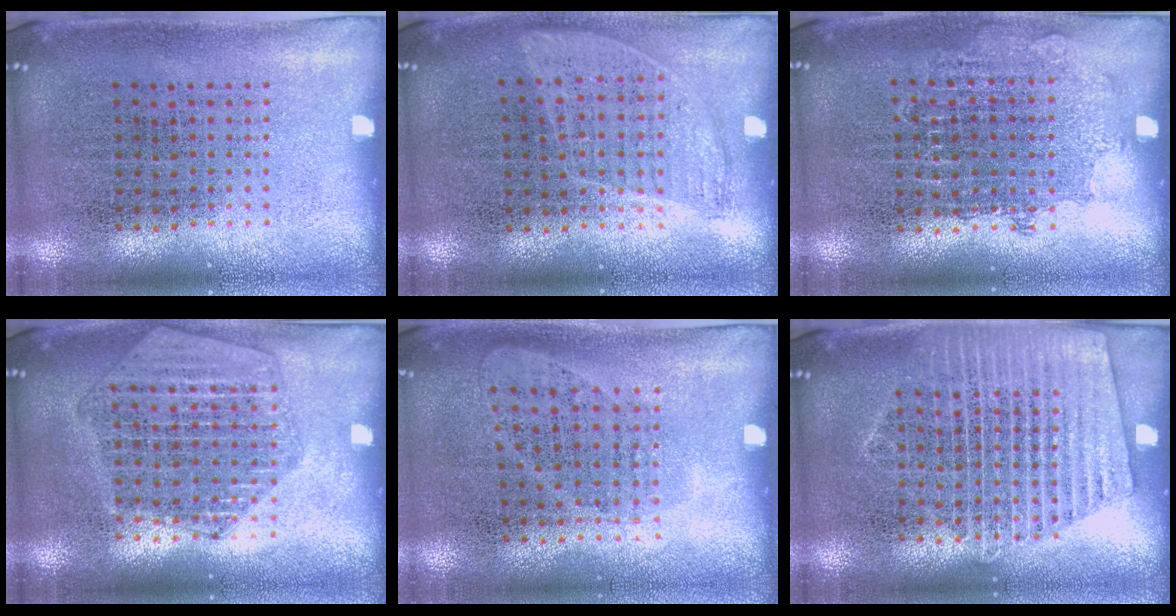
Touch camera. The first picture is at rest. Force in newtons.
{"total": 0.9, "press": 0.7, "slide": 0.4}
{"total": 0.8, "press": 0.7, "slide": 0.2}
{"total": 1.9, "press": 1.8, "slide": 0.6}
{"total": 1.0, "press": 0.8, "slide": 0.5}
{"total": 1.7, "press": 1.6, "slide": 0.4}